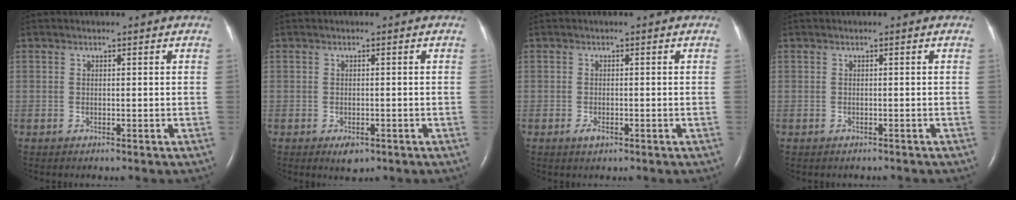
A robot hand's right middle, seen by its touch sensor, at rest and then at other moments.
{"total": 2.2, "force": [-1.2, 1.1, 1.5], "torque": [-0.022, -0.002, -0.010]}
{"total": 1.4, "force": [-0.8, 0.7, 1.0], "torque": [-0.022, -0.001, -0.011]}
{"total": 0.9, "force": [-0.8, 0.4, 0.2], "torque": [-0.010, 0.000, -0.010]}